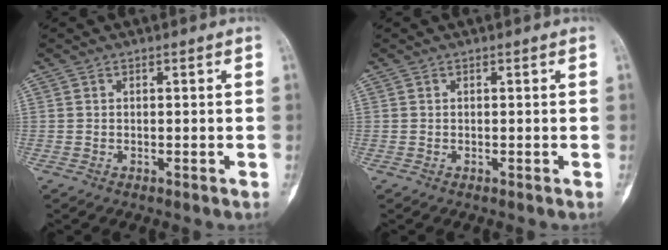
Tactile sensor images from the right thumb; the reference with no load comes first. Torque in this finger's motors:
{"motor_torque": [1.07, 0.74, 0.04, -0.09, 0.01]}